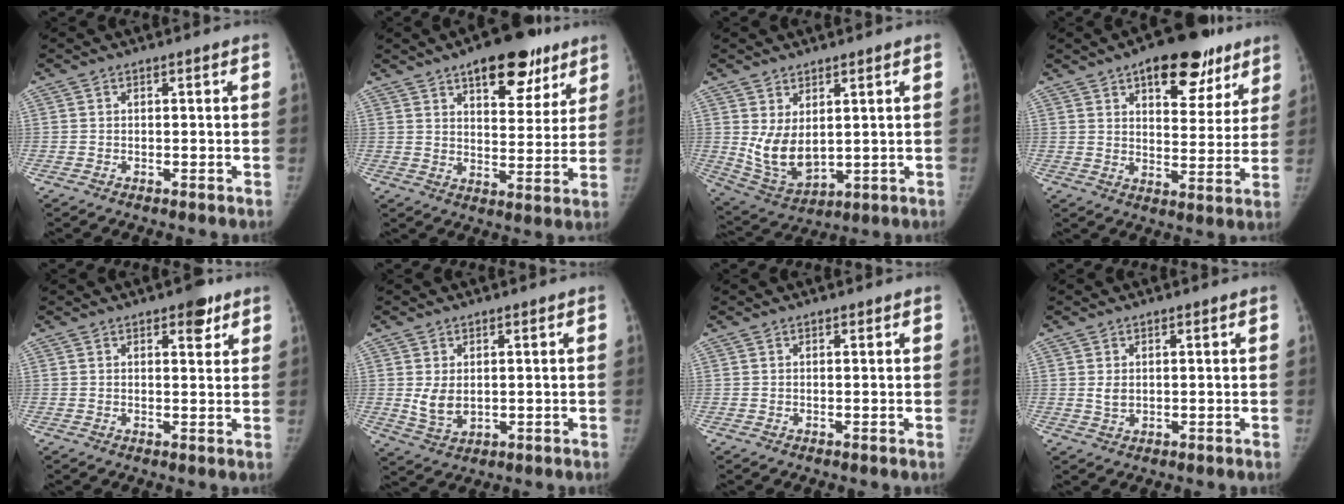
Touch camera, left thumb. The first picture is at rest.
{"total": 15.2, "force": [9.2, 7.2, 9.8], "torque": [-0.082, -0.036, 0.130]}
{"total": 9.1, "force": [2.0, 5.6, 6.9], "torque": [-0.115, -0.027, 0.061]}
{"total": 17.0, "force": [10.1, 8.4, 10.8], "torque": [-0.087, -0.034, 0.138]}
{"total": 4.4, "force": [2.7, 2.1, 2.9], "torque": [-0.020, -0.012, 0.032]}
{"total": 4.8, "force": [0.7, 3.3, 3.5], "torque": [-0.056, -0.016, 0.024]}
{"total": 0.6, "force": [0.4, 0.3, 0.3], "torque": [-0.006, -0.003, 0.006]}
{"total": 2.0, "force": [0.7, 1.4, 1.3], "torque": [-0.019, -0.007, 0.017]}